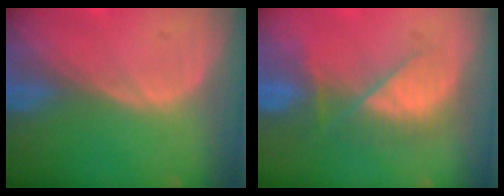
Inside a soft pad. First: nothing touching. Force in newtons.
{"total": 7.2, "press": 7.0, "slide": 1.7}